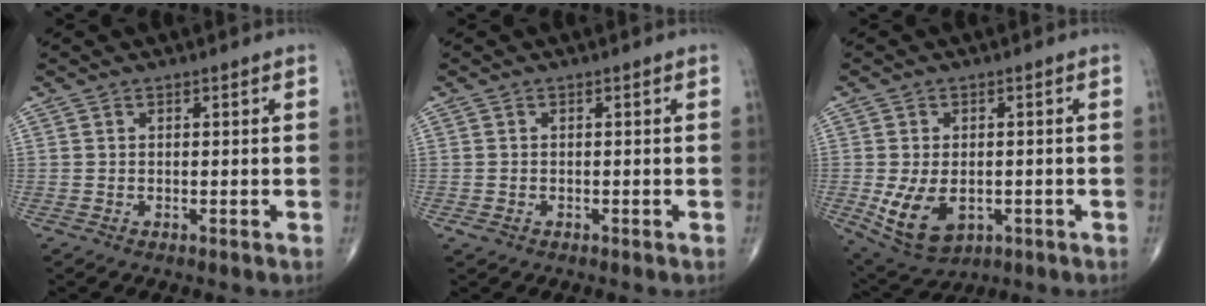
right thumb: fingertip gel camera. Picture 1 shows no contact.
{"total": 1.0, "force": [-0.5, 0.8, 0.4], "torque": [-0.012, 0.001, -0.006]}
{"total": 9.7, "force": [-2.3, 6.3, 7.1], "torque": [-0.125, -0.003, -0.020]}